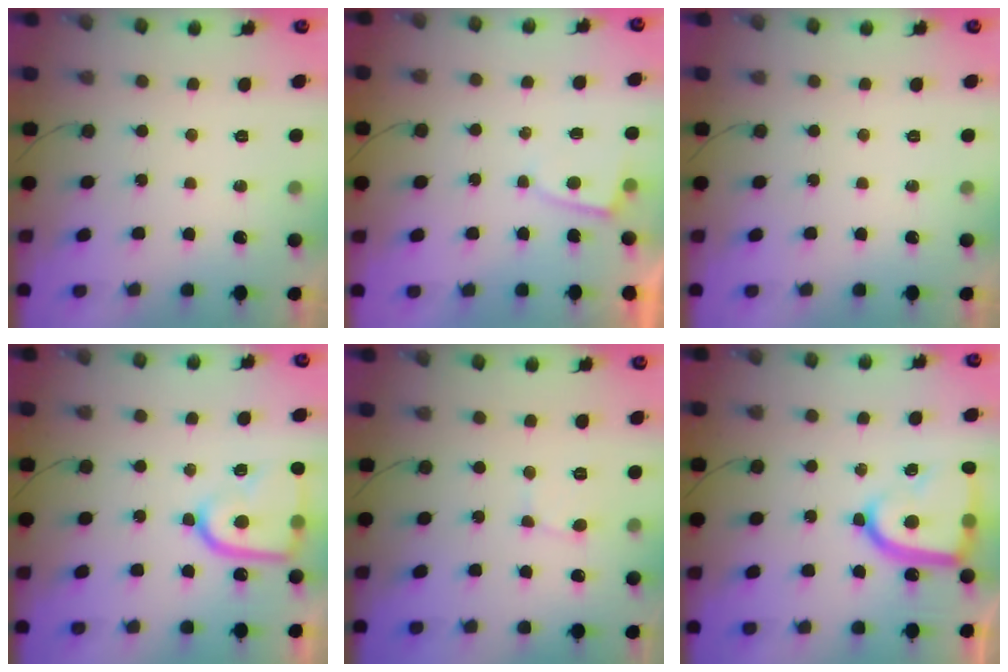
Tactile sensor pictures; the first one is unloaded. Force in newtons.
{"total": 2.0, "press": 2.0, "slide": 0.3}
{"total": 0.0}
{"total": 15.3, "press": 15.3, "slide": 1.2}
{"total": 3.1, "press": 3.1, "slide": 0.3}
{"total": 16.9, "press": 16.8, "slide": 1.5}